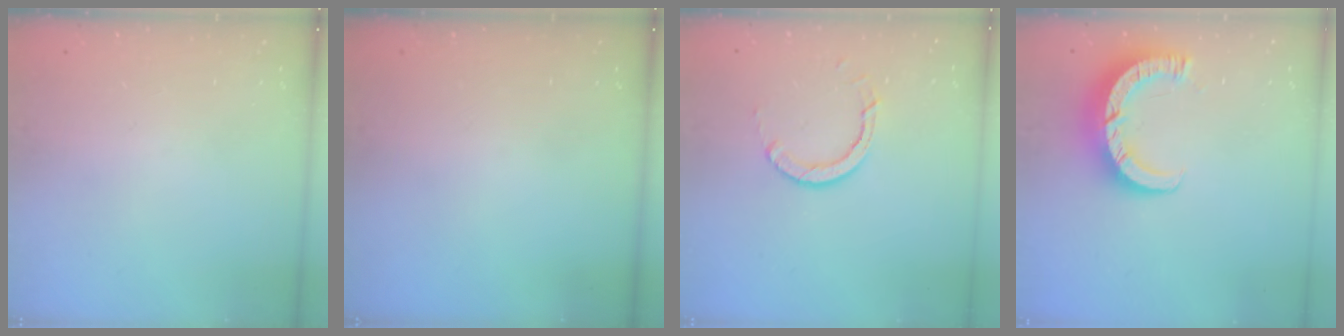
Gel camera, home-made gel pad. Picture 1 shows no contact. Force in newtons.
{"total": 0.0}
{"total": 5.6, "press": 5.6, "slide": 0.2}
{"total": 9.4, "press": 9.4, "slide": 1.0}